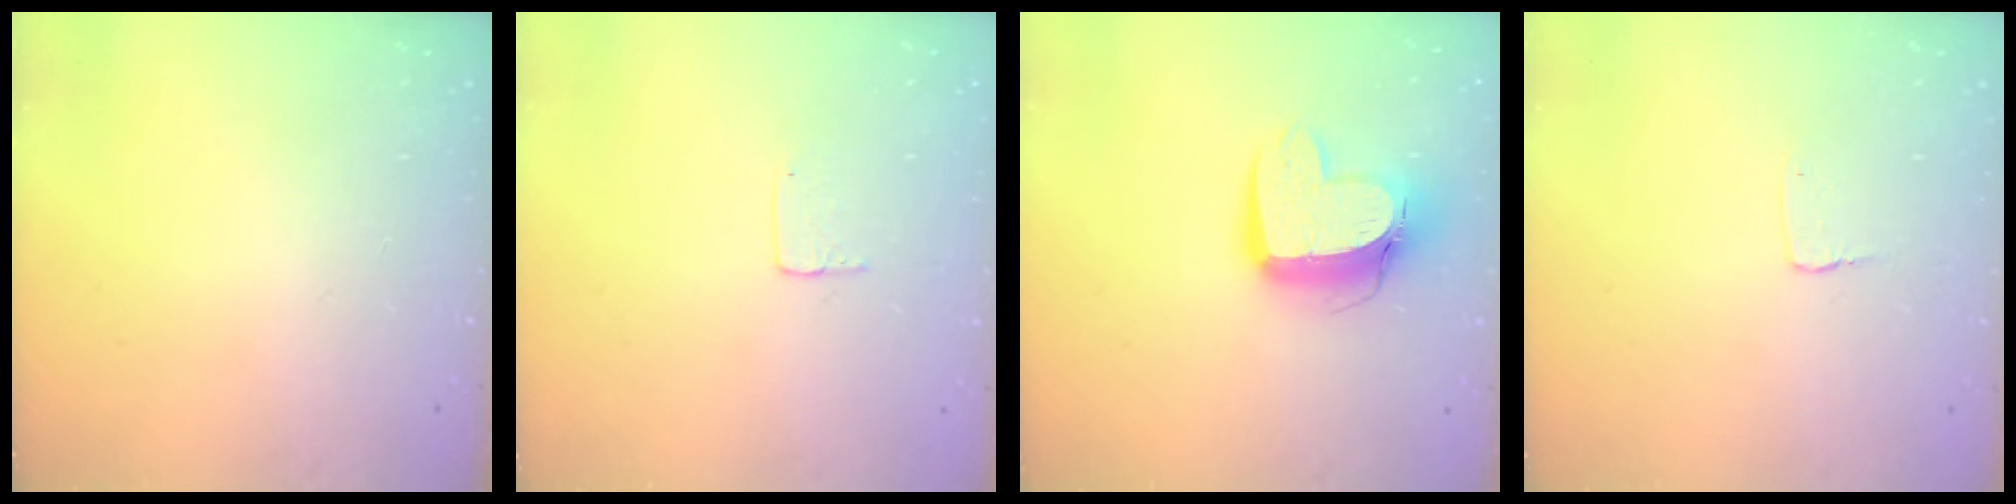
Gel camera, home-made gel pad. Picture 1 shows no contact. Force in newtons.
{"total": 3.5, "press": 3.5, "slide": 0.2}
{"total": 12.5, "press": 12.4, "slide": 1.2}
{"total": 2.7, "press": 2.7, "slide": 0.2}